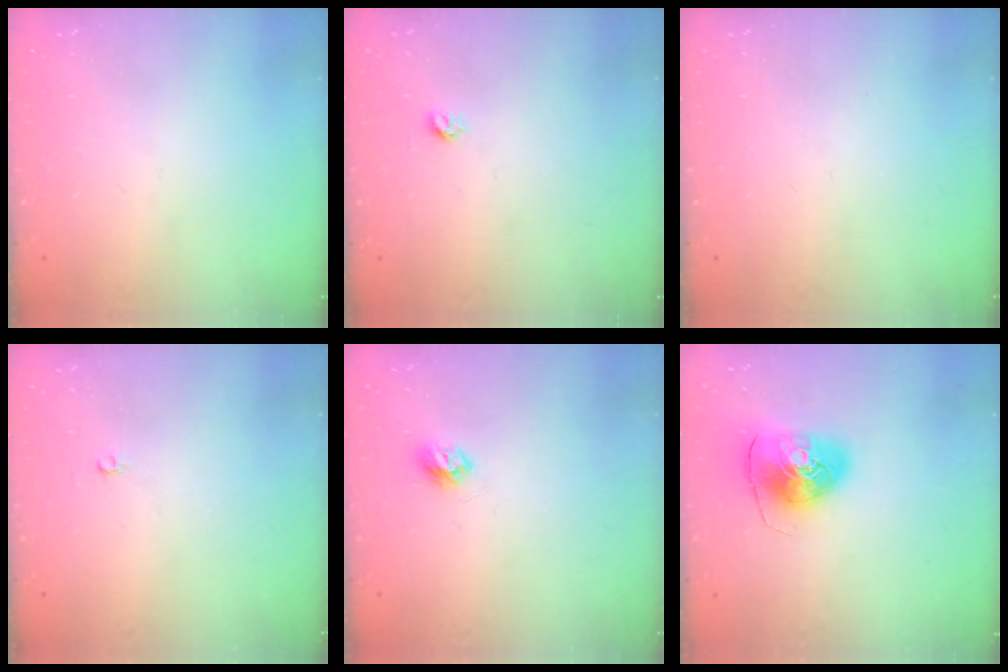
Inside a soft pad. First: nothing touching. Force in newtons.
{"total": 3.4, "press": 3.4, "slide": 0.2}
{"total": 0.0}
{"total": 2.0, "press": 2.0, "slide": 0.4}
{"total": 5.7, "press": 5.6, "slide": 0.7}
{"total": 9.7, "press": 9.6, "slide": 1.3}